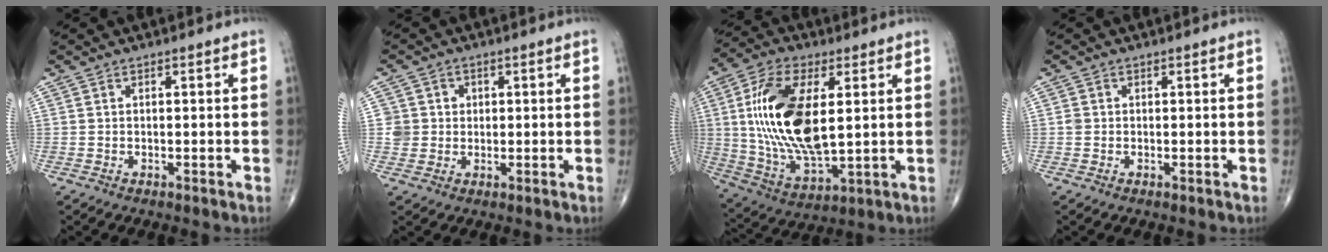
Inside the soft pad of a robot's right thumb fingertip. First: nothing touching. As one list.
[{"total": 3.9, "force": [0.6, 3.9, 0.2], "torque": [0.027, 0.003, 0.010]}, {"total": 20.2, "force": [3.1, 9.5, 17.6], "torque": [-0.346, -0.016, 0.061]}, {"total": 0.9, "force": [0.0, 0.8, 0.3], "torque": [-0.001, 0.002, 0.000]}]